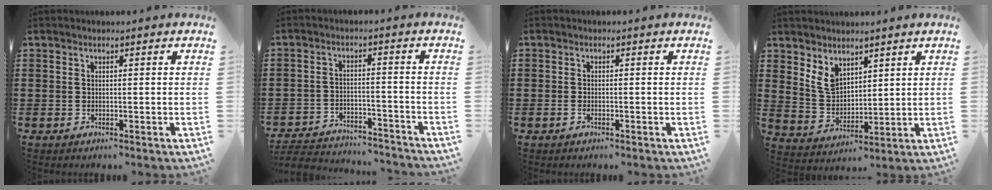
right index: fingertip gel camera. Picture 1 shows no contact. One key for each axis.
{"total": 4.5, "fx": -4.4, "fy": 0.6, "fz": 0.7, "tx": -0.023, "ty": 0.000, "tz": -0.094}
{"total": 0.8, "fx": -0.5, "fy": 0.1, "fz": 0.6, "tx": -0.014, "ty": -0.008, "tz": -0.006}
{"total": 4.9, "fx": 3.4, "fy": 3.1, "fz": 1.8, "tx": -0.051, "ty": 0.001, "tz": 0.065}